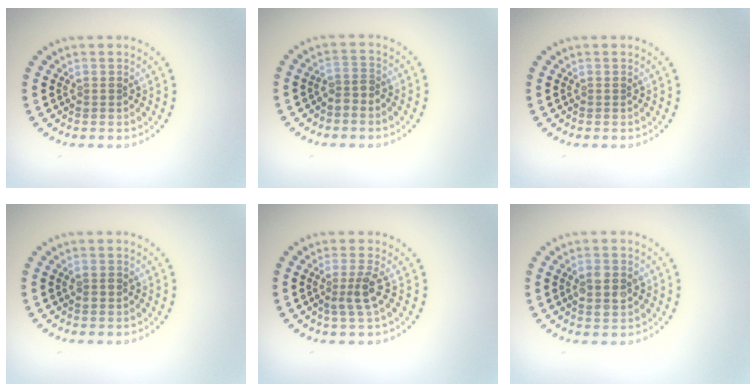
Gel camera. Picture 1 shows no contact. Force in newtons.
{"total": 1.5, "press": 1.2, "slide": 0.9}
{"total": 0.0}
{"total": 0.9, "press": 0.9, "slide": 0.0}
{"total": 2.5, "press": 1.8, "slide": 1.7}
{"total": 2.8, "press": 2.8, "slide": 0.2}